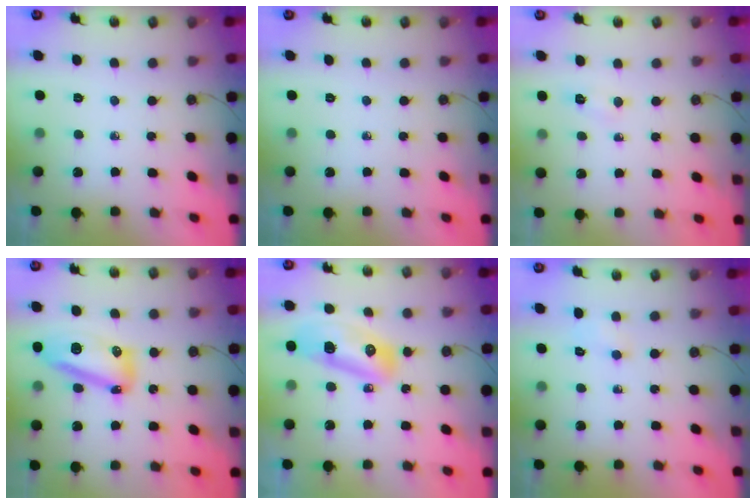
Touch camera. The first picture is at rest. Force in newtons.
{"total": 0.0}
{"total": 2.9, "press": 2.9, "slide": 0.4}
{"total": 13.0, "press": 12.9, "slide": 1.7}
{"total": 13.5, "press": 13.4, "slide": 1.8}
{"total": 4.6, "press": 2.1, "slide": 4.1}